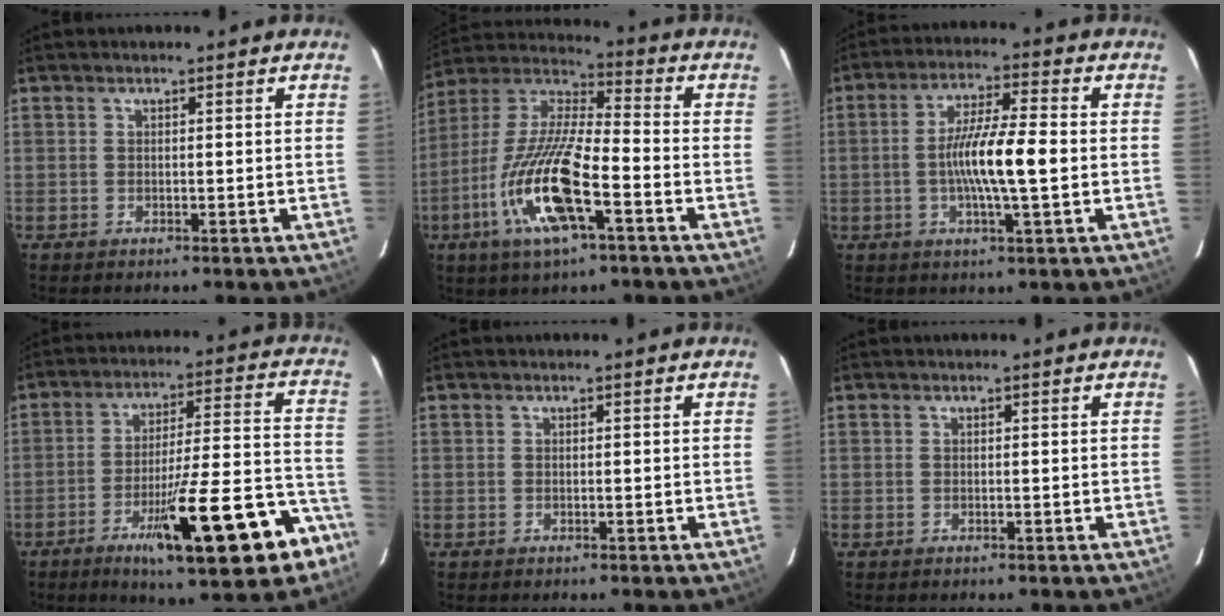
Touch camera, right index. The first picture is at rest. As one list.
[{"total": 16.9, "force": [-6.4, 3.3, 15.3], "torque": [-0.321, -0.011, -0.119]}, {"total": 9.8, "force": [-1.0, 0.7, 9.7], "torque": [-0.177, 0.002, -0.025]}, {"total": 19.6, "force": [-10.4, 2.2, 16.5], "torque": [-0.208, 0.003, -0.149]}, {"total": 0.0}, {"total": 0.0}]